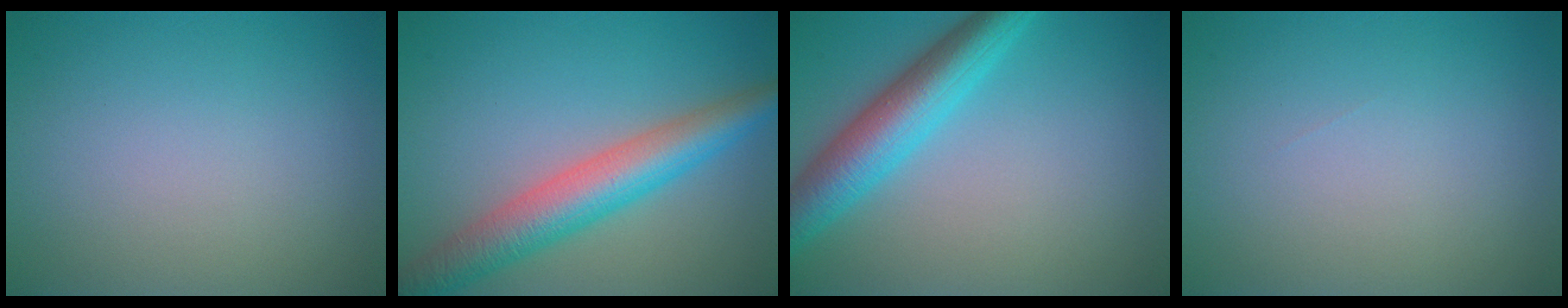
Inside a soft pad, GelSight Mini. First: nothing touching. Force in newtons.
{"total": 6.5, "press": 6.5, "slide": 0.1}
{"total": 6.1, "press": 6.1, "slide": 0.2}
{"total": 0.0}